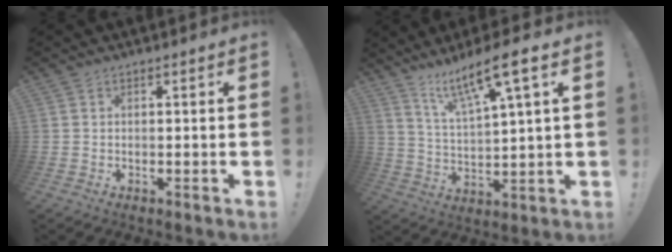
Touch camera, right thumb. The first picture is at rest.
{"total": 12.0, "force": [7.8, 1.6, 9.0], "torque": [-0.154, -0.037, 0.125]}